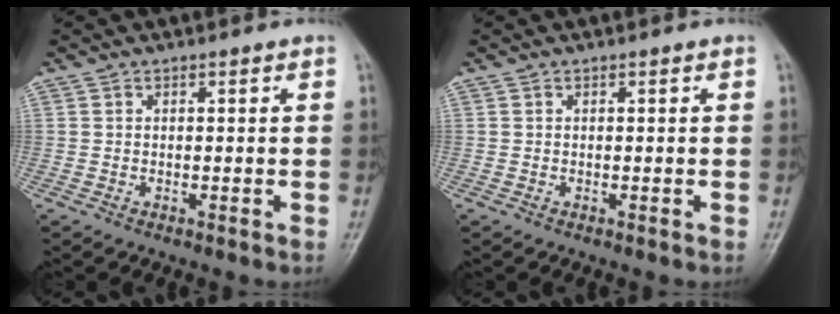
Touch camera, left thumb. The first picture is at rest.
{"total": 0.0}